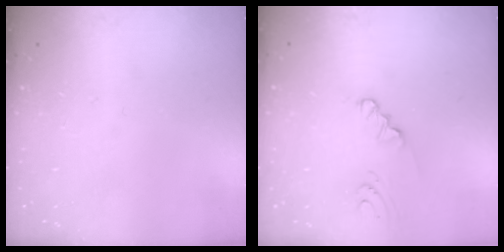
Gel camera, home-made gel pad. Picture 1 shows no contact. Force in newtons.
{"total": 1.0, "press": 1.0, "slide": 0.1}